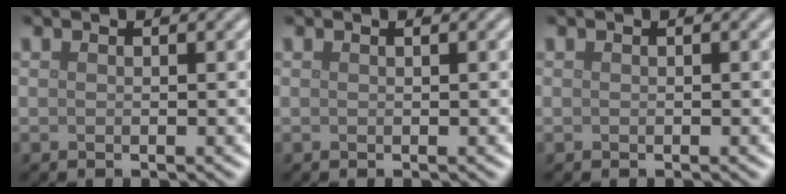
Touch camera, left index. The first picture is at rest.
{"total": 0.0}
{"total": 0.0}